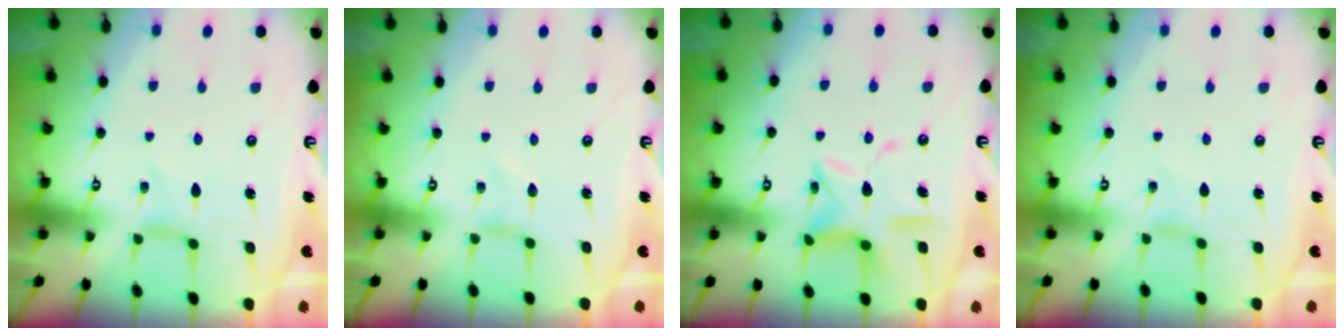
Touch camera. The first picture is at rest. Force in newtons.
{"total": 0.0}
{"total": 12.8, "press": 12.8, "slide": 1.1}
{"total": 0.8, "press": 0.8, "slide": 0.2}